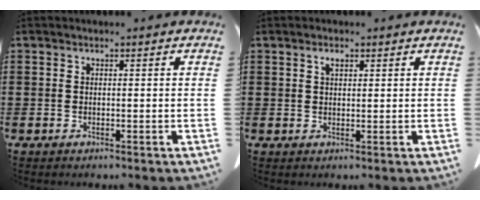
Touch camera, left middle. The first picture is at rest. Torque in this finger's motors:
{"motor_torque": [0.24, 0.19, 0.01, 0.01]}